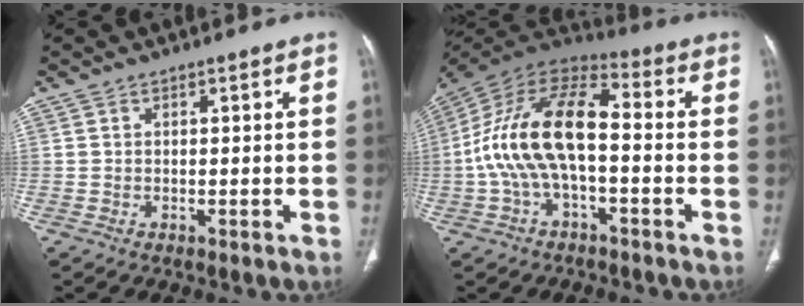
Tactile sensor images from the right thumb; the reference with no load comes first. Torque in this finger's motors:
{"motor_torque": [0.43, 0.43, 1.78, -0.99, 0.25]}